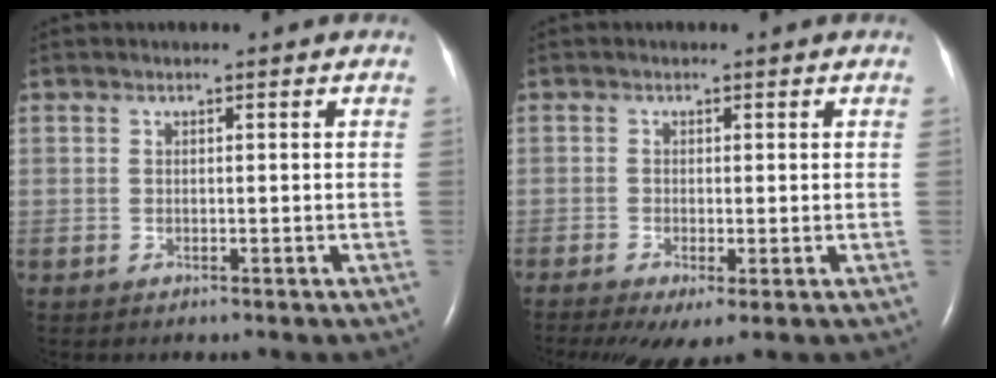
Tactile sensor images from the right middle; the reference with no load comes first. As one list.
[{"total": 5.5, "force": [-2.9, 1.5, 4.3], "torque": [-0.074, -0.019, -0.051]}]